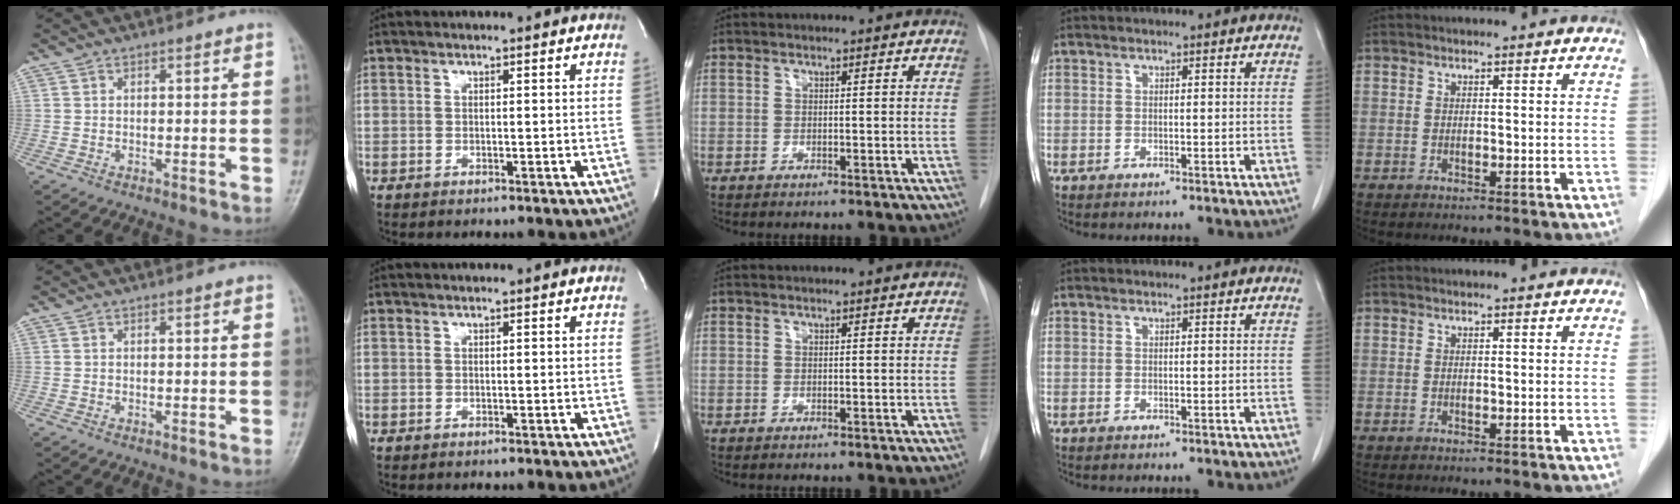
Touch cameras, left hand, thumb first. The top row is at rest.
{}